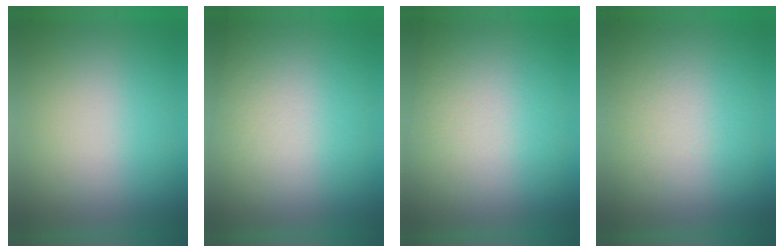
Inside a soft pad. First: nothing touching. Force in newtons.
{"total": 3.1}
{"total": 2.8}
{"total": 4.1}